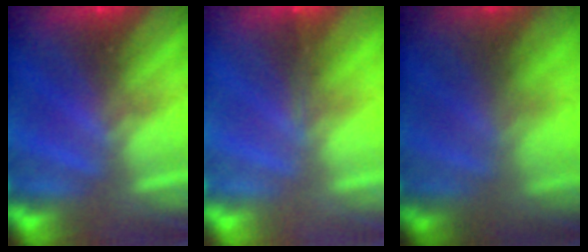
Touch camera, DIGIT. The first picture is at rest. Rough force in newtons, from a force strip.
{"total": 1.8}
{"total": 10.5}